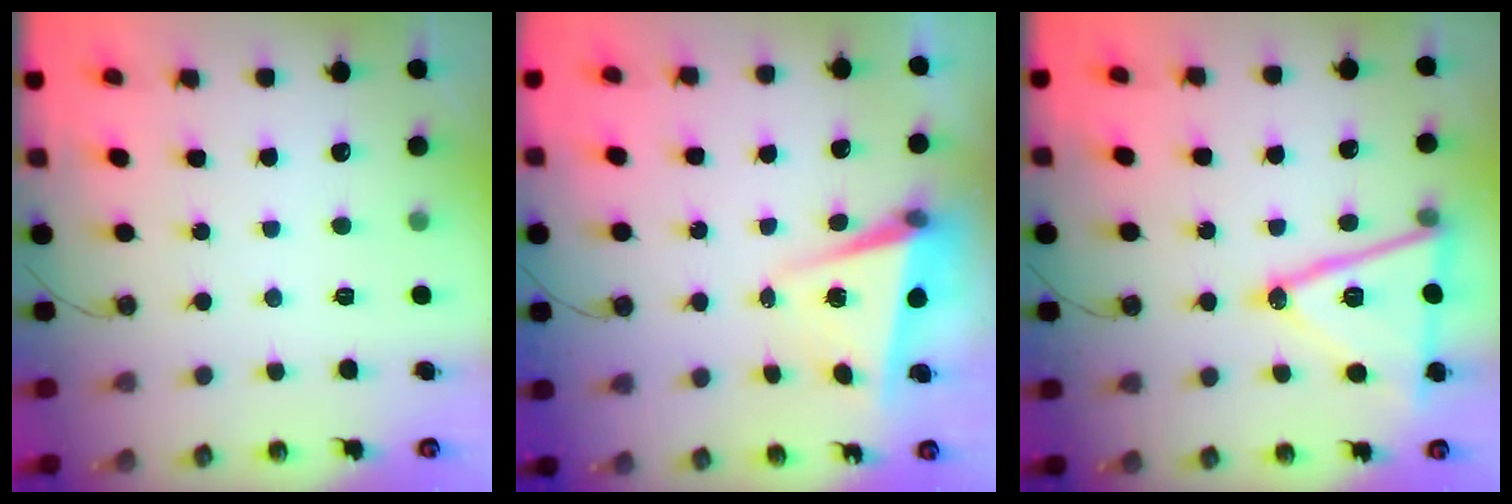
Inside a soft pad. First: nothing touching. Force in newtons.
{"total": 6.9, "press": 6.8, "slide": 0.8}
{"total": 18.6, "press": 18.3, "slide": 3.3}